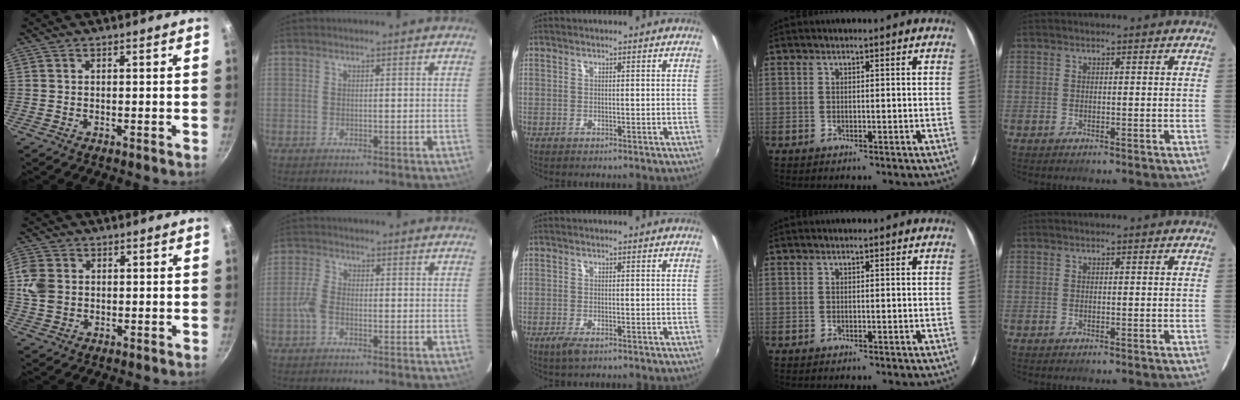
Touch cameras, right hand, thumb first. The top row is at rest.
{"thumb": {"total": 6.5, "force": [0.5, 5.3, 3.7], "torque": [-0.064, 0.000, 0.006]}, "index": {"total": 3.1, "force": [-1.4, 1.6, 2.3], "torque": [-0.060, 0.005, -0.029]}, "middle": {"total": 2.8, "force": [-1.6, 0.9, 2.0], "torque": [-0.042, -0.011, -0.028]}}